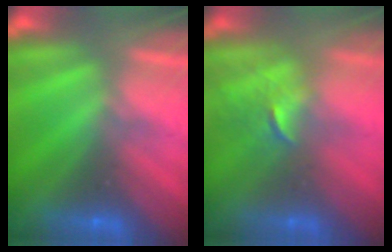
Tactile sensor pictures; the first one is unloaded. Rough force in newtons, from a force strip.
{"total": 2.5}